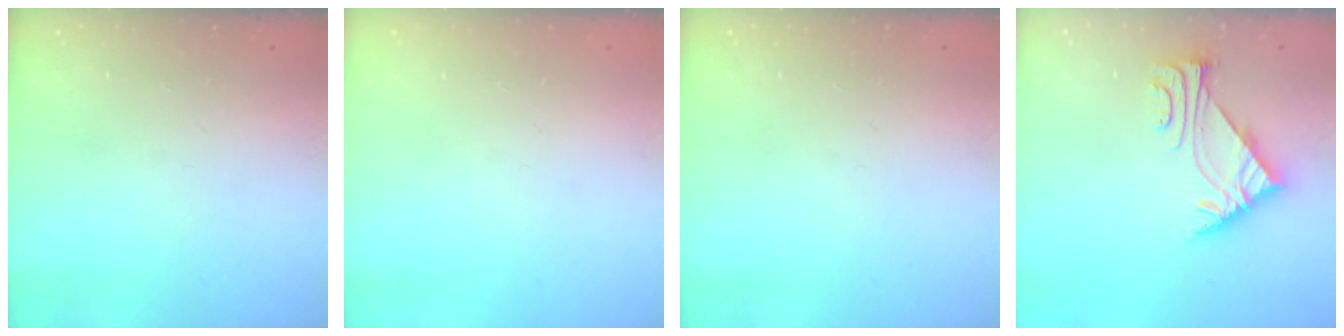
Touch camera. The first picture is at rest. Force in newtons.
{"total": 0.0}
{"total": 0.0}
{"total": 5.7, "press": 5.6, "slide": 1.1}